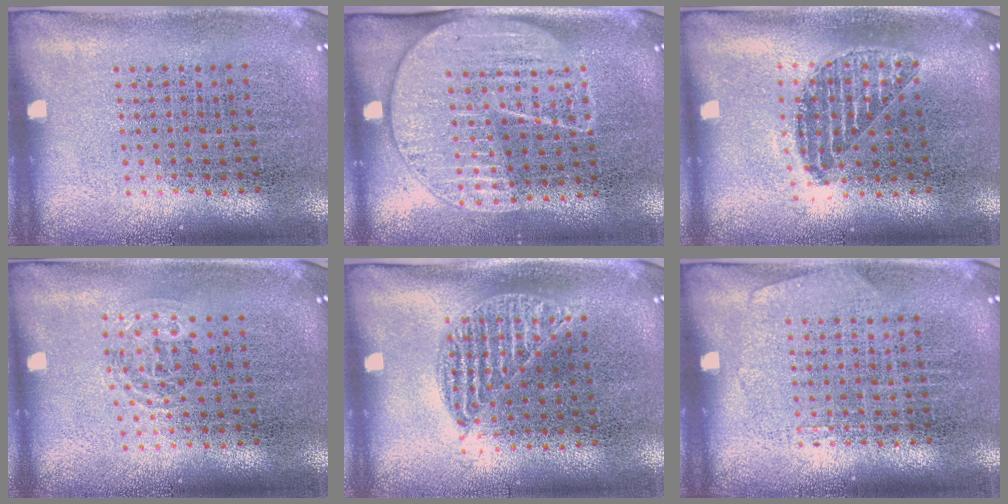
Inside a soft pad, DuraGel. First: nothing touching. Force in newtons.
{"total": 1.8, "press": 1.5, "slide": 0.9}
{"total": 1.1, "press": 1.0, "slide": 0.5}
{"total": 0.8, "press": 0.6, "slide": 0.6}
{"total": 0.8, "press": 0.8, "slide": 0.4}
{"total": 0.6, "press": 0.6, "slide": 0.1}